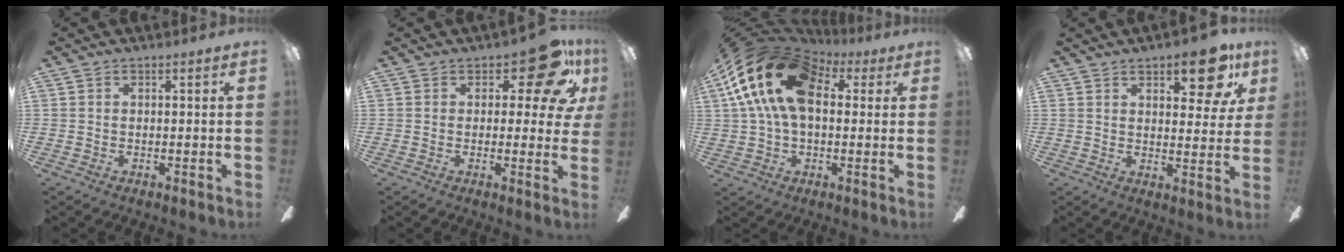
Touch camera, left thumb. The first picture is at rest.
{"total": 12.0, "force": [6.9, 5.3, 8.3], "torque": [-0.099, -0.042, 0.115]}
{"total": 21.9, "force": [6.6, 13.5, 15.9], "torque": [-0.321, 0.000, 0.108]}
{"total": 11.7, "force": [7.0, 4.8, 8.0], "torque": [-0.093, -0.028, 0.114]}